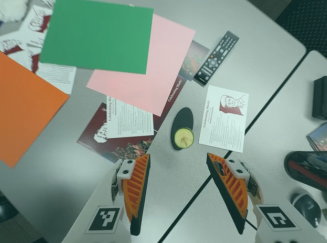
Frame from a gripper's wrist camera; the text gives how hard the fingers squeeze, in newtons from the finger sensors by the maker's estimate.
{"total": 0.5, "left": 0.6, "right": 0.5}